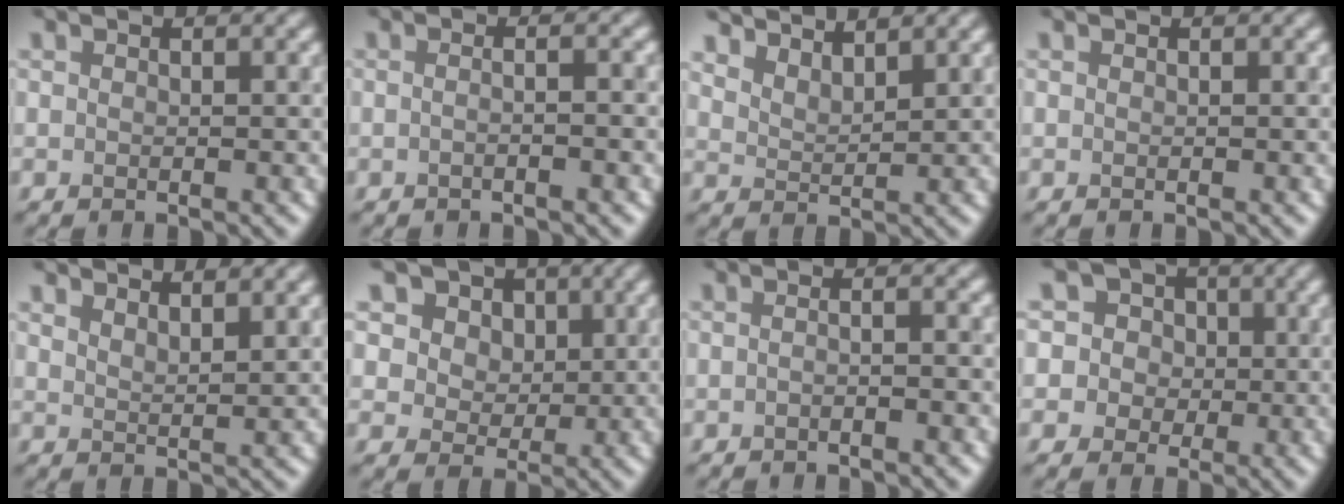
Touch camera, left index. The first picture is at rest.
{"total": 3.0, "force": [0.2, 1.5, 2.6], "torque": [-0.007, 0.005, -0.028]}
{"total": 4.2, "force": [4.0, 0.9, 1.3], "torque": [-0.027, -0.004, 0.069]}
{"total": 0.0}
{"total": 2.7, "force": [2.4, 0.6, 1.1], "torque": [-0.006, 0.004, 0.038]}
{"total": 9.1, "force": [4.6, 6.7, 4.2], "torque": [-0.076, 0.006, 0.053]}
{"total": 2.0, "force": [-0.4, 0.8, 1.8], "torque": [-0.011, -0.004, -0.026]}
{"total": 7.1, "force": [2.5, 6.2, 2.5], "torque": [-0.036, 0.029, 0.006]}